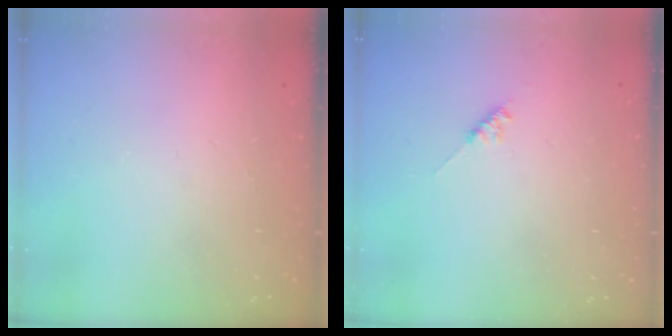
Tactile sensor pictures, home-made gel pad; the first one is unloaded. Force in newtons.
{"total": 4.9, "press": 4.8, "slide": 0.8}